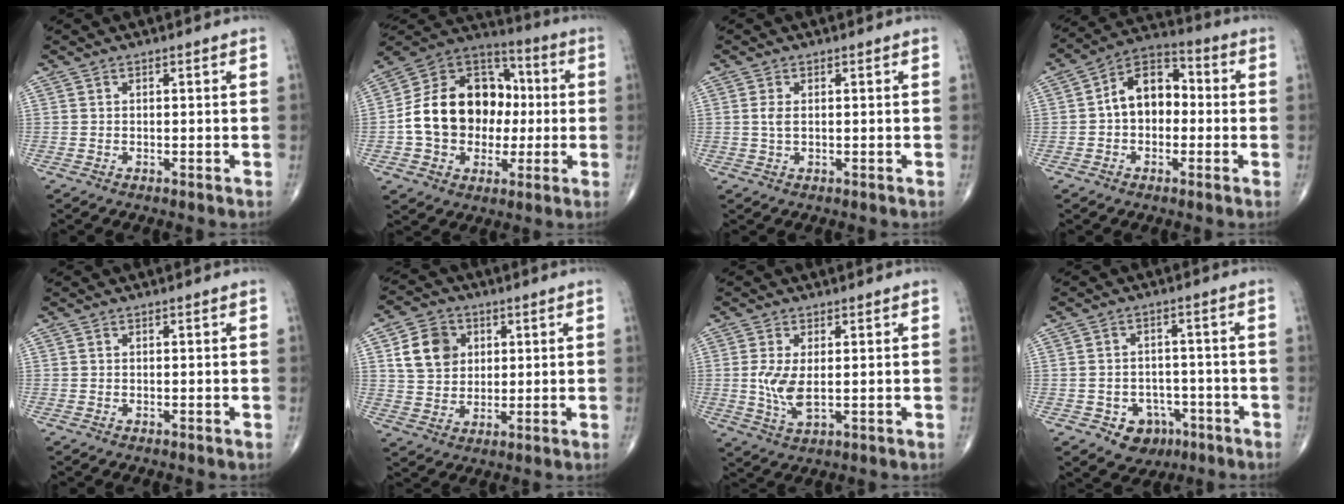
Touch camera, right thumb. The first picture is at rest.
{"total": 19.7, "force": [-0.8, 15.3, 12.3], "torque": [-0.170, 0.039, -0.012]}
{"total": 1.8, "force": [0.2, 0.9, 1.5], "torque": [-0.036, 0.001, 0.007]}
{"total": 10.6, "force": [-0.2, 7.3, 7.6], "torque": [-0.094, 0.037, -0.019]}
{"total": 0.0}
{"total": 9.3, "force": [2.9, 7.6, 4.5], "torque": [-0.055, -0.006, 0.055]}
{"total": 5.9, "force": [0.2, 2.5, 5.3], "torque": [-0.116, -0.013, 0.009]}
{"total": 7.2, "force": [-3.6, 5.7, 2.7], "torque": [-0.013, 0.028, -0.043]}